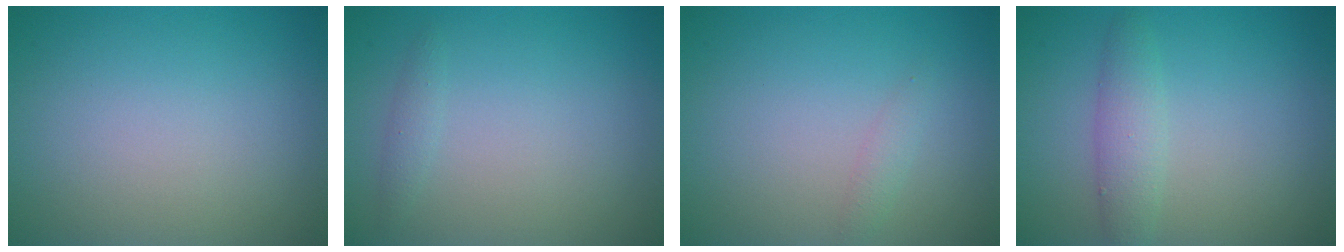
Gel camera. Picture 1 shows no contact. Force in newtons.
{"total": 0.8, "press": 0.8, "slide": 0.1}
{"total": 0.9, "press": 0.9, "slide": 0.1}
{"total": 2.4, "press": 2.4, "slide": 0.2}